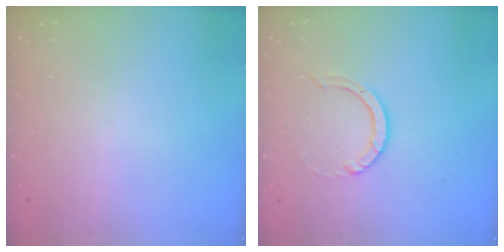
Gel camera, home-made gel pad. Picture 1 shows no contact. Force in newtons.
{"total": 3.2, "press": 3.2, "slide": 0.3}